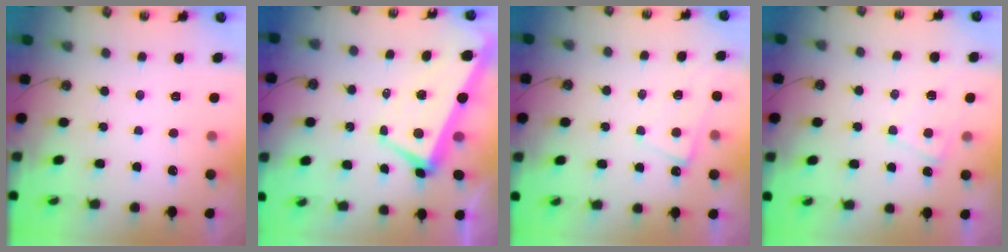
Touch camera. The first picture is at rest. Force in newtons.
{"total": 2.0, "press": 1.6, "slide": 1.2}
{"total": 1.1, "press": 1.0, "slide": 0.2}
{"total": 1.6, "press": 1.6, "slide": 0.5}